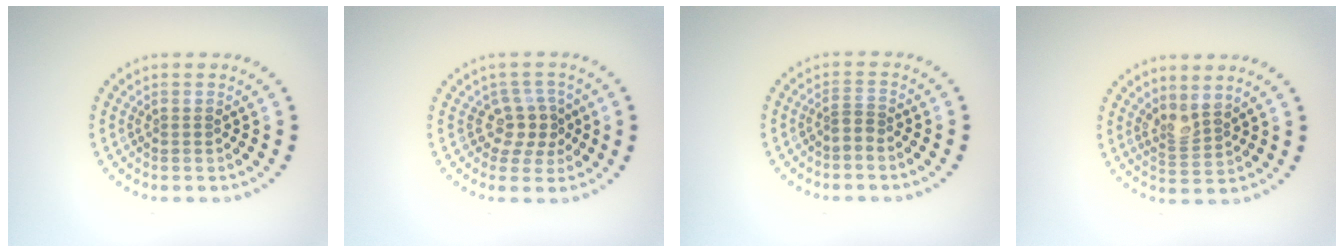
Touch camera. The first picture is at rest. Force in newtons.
{"total": 2.6, "press": 2.0, "slide": 1.6}
{"total": 1.1, "press": 0.7, "slide": 0.9}
{"total": 2.1, "press": 1.7, "slide": 1.3}